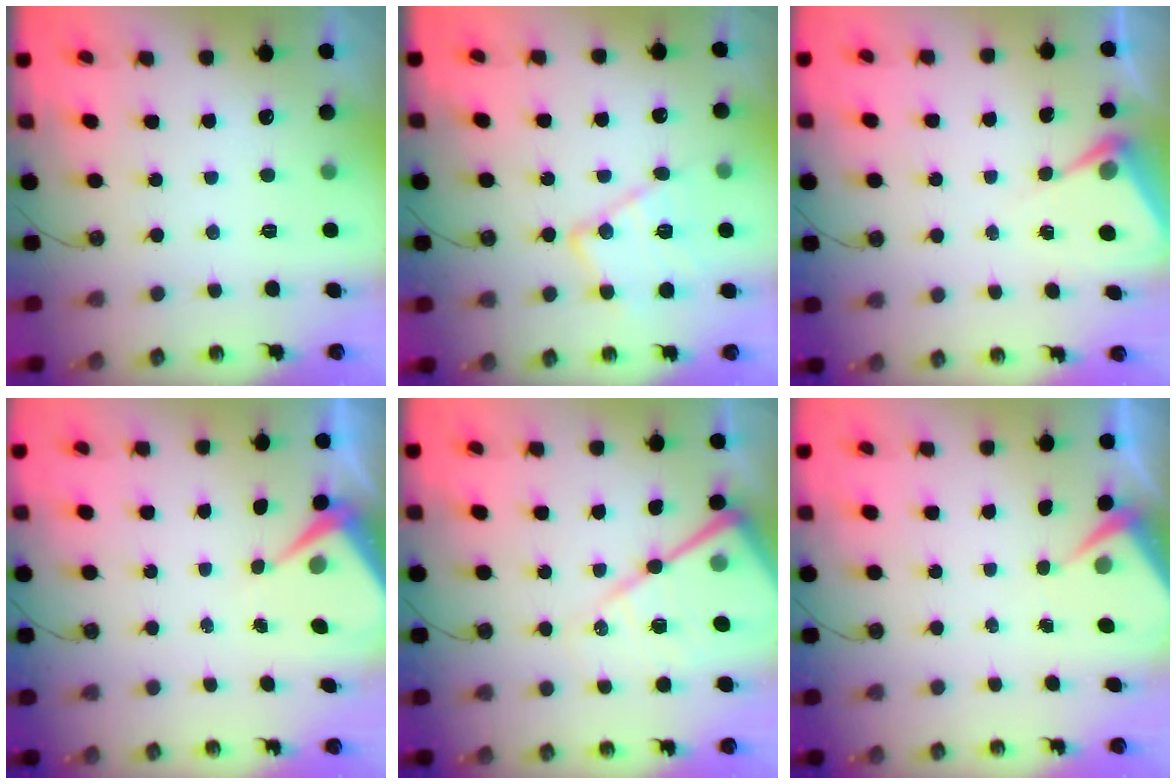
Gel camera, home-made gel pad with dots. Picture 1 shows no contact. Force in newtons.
{"total": 13.9, "press": 13.9, "slide": 0.6}
{"total": 6.0, "press": 6.0, "slide": 0.4}
{"total": 6.7, "press": 6.6, "slide": 0.8}
{"total": 17.8, "press": 17.8, "slide": 1.6}
{"total": 3.9, "press": 3.8, "slide": 0.5}